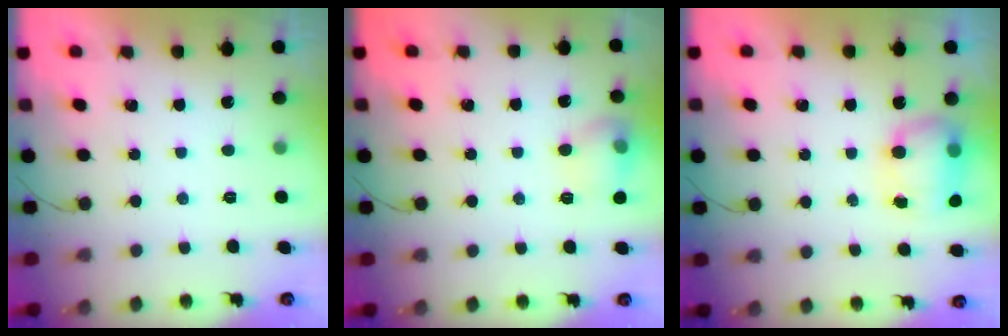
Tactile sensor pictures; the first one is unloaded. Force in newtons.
{"total": 9.1, "press": 9.1, "slide": 0.6}
{"total": 7.9, "press": 7.8, "slide": 0.6}